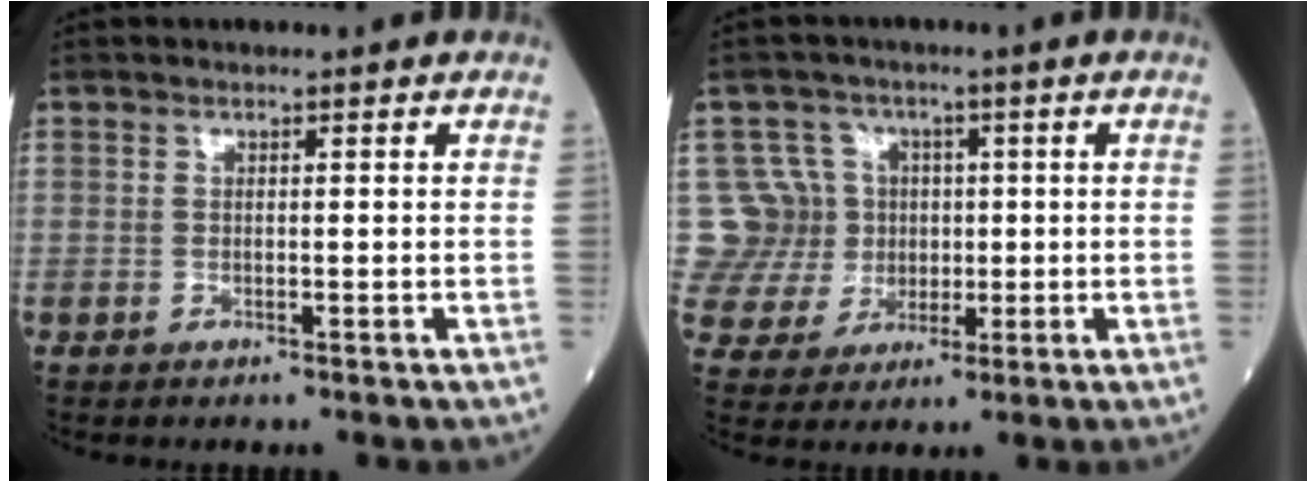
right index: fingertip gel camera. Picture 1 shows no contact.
{"total": 9.0, "force": [1.3, 8.9, 0.5], "torque": [-0.011, 0.032, 0.031]}